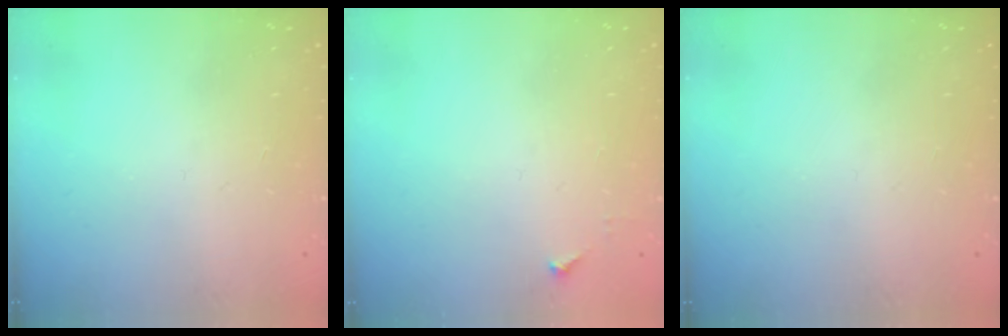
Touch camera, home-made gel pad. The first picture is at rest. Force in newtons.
{"total": 3.4, "press": 3.3, "slide": 0.5}
{"total": 0.0}